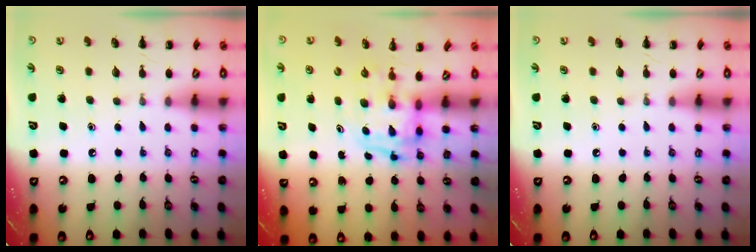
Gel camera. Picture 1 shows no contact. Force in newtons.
{"total": 3.3, "press": 3.3, "slide": 0.6}
{"total": 0.0}